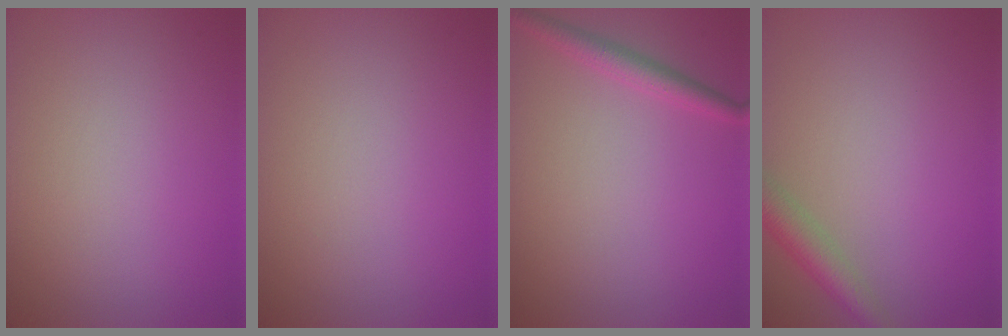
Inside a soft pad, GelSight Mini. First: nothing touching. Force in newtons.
{"total": 0.0}
{"total": 2.0, "press": 2.0, "slide": 0.1}
{"total": 2.9, "press": 2.9, "slide": 0.1}